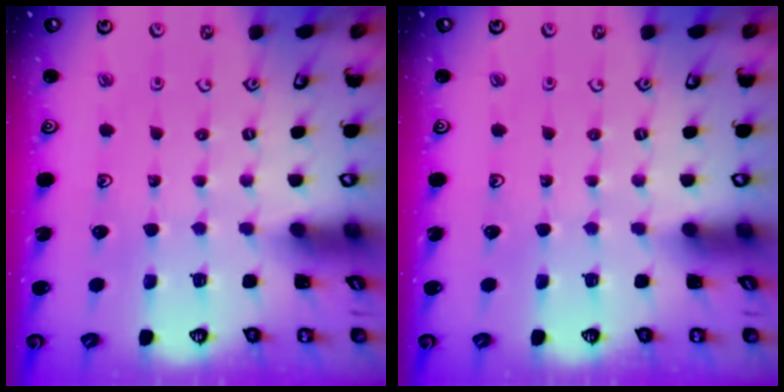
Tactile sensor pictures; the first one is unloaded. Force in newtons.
{"total": 0.0}